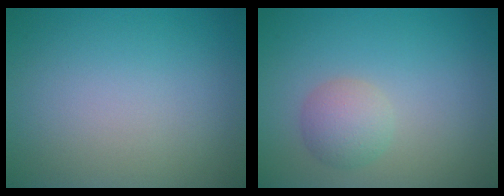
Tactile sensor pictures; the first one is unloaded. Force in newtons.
{"total": 2.4, "press": 2.4, "slide": 0.1}